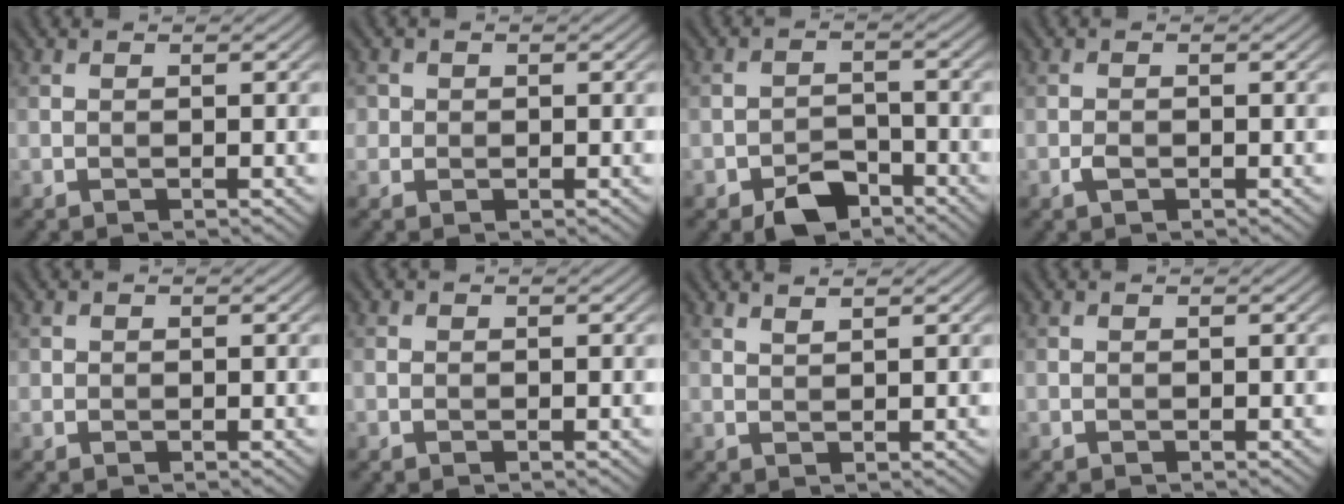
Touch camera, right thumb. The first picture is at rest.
{"total": 1.6, "force": [0.3, 1.5, 0.2], "torque": [-0.001, -0.003, 0.003]}
{"total": 5.0, "force": [-3.5, 2.6, 2.4], "torque": [-0.038, -0.001, -0.069]}
{"total": 1.0, "force": [-0.5, 0.6, 0.7], "torque": [-0.015, 0.000, -0.010]}
{"total": 0.8, "force": [0.2, 0.8, 0.1], "torque": [-0.001, -0.004, 0.003]}
{"total": 0.6, "force": [0.0, 0.6, 0.2], "torque": [-0.002, -0.003, -0.003]}
{"total": 1.4, "force": [1.2, 0.0, 0.7], "torque": [-0.015, 0.000, 0.025]}
{"total": 0.0}